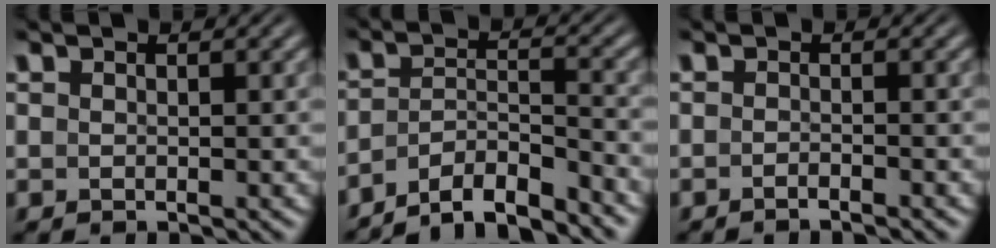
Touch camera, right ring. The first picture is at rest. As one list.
[{"total": 7.8, "force": [-6.1, 4.2, 2.4], "torque": [-0.054, -0.028, -0.100]}, {"total": 1.5, "force": [-1.5, -0.3, 0.3], "torque": [-0.008, -0.001, -0.027]}]